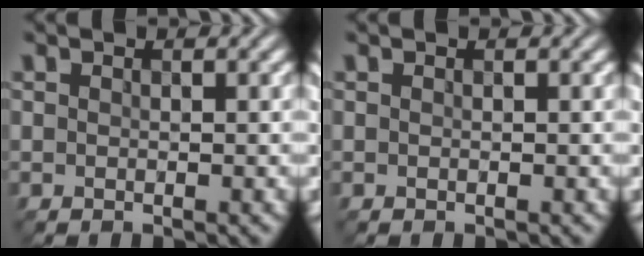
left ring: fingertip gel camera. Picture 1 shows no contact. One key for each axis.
{"total": 0.0}